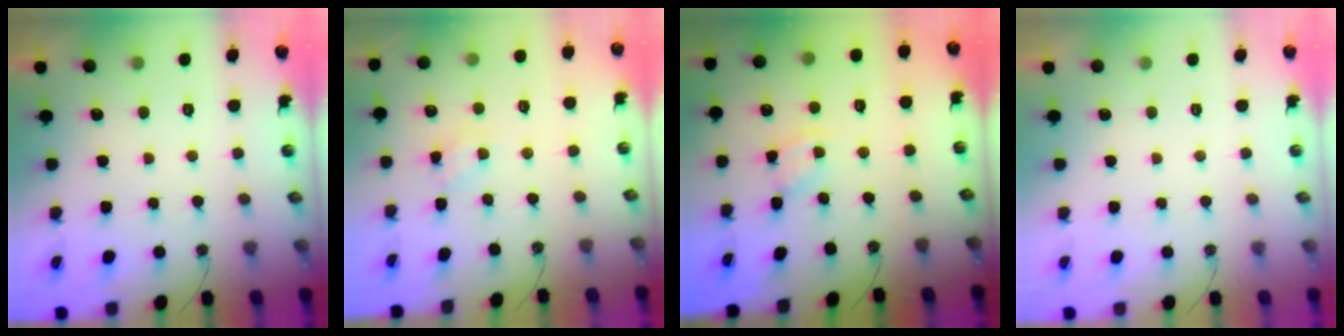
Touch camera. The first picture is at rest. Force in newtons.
{"total": 3.1, "press": 3.0, "slide": 0.5}
{"total": 2.1, "press": 2.1, "slide": 0.3}
{"total": 0.0}